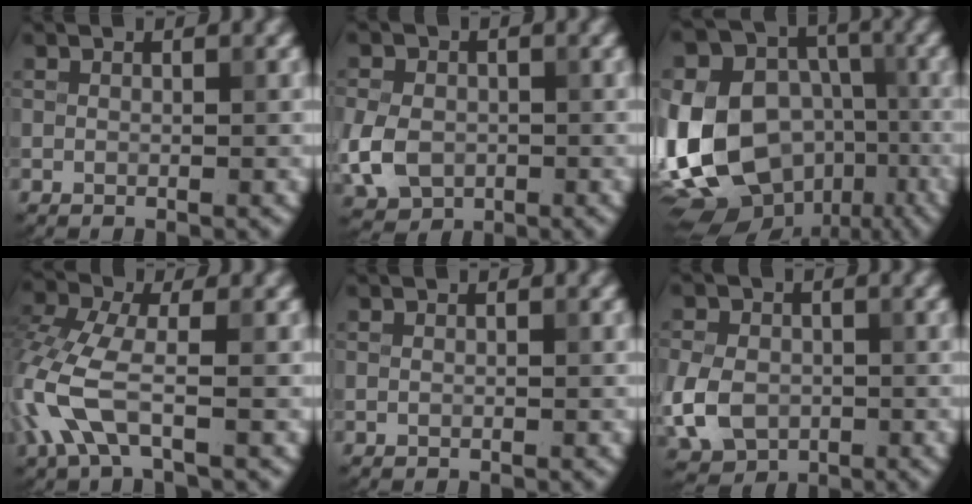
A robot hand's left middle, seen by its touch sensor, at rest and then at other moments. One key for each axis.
{"total": 5.3, "fx": -1.1, "fy": 4.1, "fz": 3.2, "tx": -0.080, "ty": -0.009, "tz": -0.027}
{"total": 15.6, "fx": -3.4, "fy": 11.6, "fz": 9.8, "tx": -0.216, "ty": -0.012, "tz": -0.056}
{"total": 5.9, "fx": -2.3, "fy": 2.7, "fz": 4.7, "tx": -0.129, "ty": -0.001, "tz": -0.059}
{"total": 0.0}
{"total": 6.1, "fx": -1.4, "fy": 4.6, "fz": 3.6, "tx": -0.092, "ty": -0.011, "tz": -0.033}